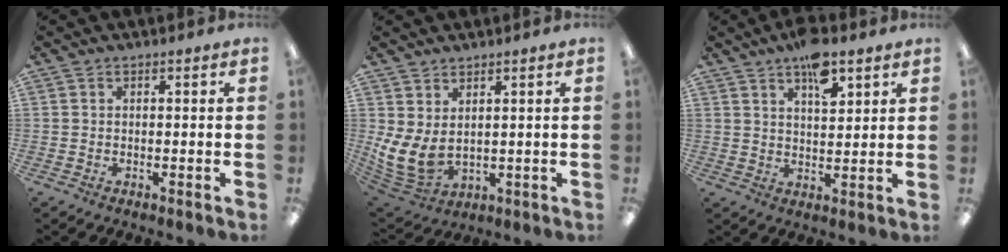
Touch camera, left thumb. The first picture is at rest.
{"total": 8.0, "force": [1.9, 4.9, 6.0], "torque": [-0.136, -0.031, 0.040]}
{"total": 8.3, "force": [5.6, 3.4, 5.2], "torque": [-0.075, -0.028, 0.093]}